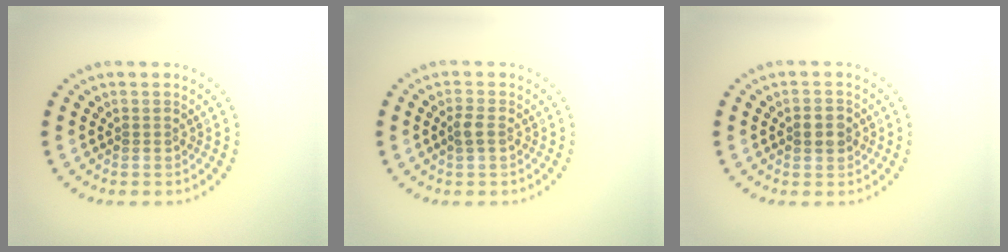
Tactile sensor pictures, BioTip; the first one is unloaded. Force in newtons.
{"total": 1.2, "press": 1.2, "slide": 0.3}
{"total": 1.9, "press": 1.9, "slide": 0.2}